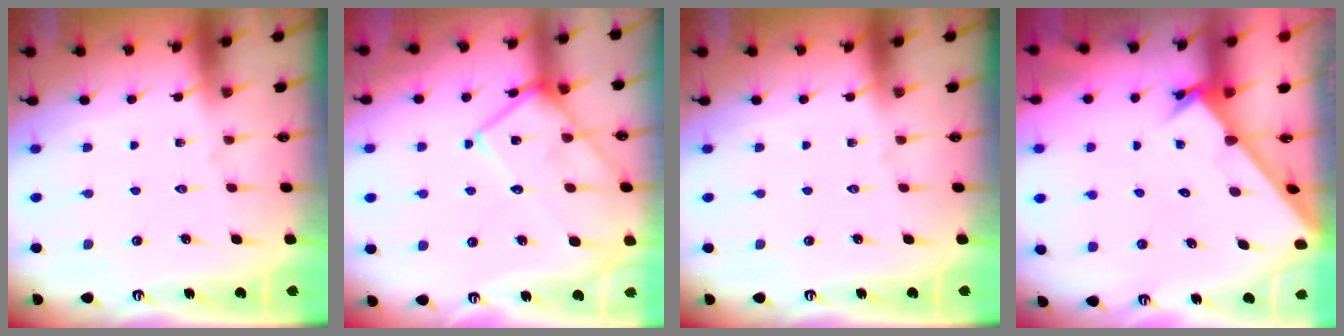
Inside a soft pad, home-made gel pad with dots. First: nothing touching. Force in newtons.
{"total": 15.0, "press": 15.0, "slide": 1.2}
{"total": 0.0}
{"total": 1.4, "press": 1.4, "slide": 0.1}